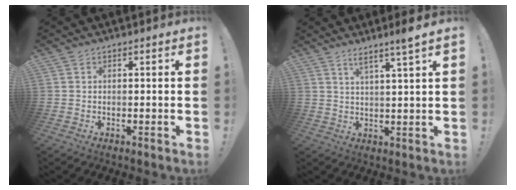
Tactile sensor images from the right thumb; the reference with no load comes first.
{"total": 5.7, "force": [3.9, -1.0, 4.0], "torque": [-0.060, -0.026, 0.058]}